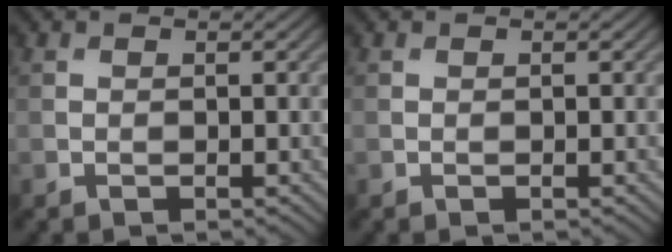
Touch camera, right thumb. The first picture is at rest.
{"total": 0.0}